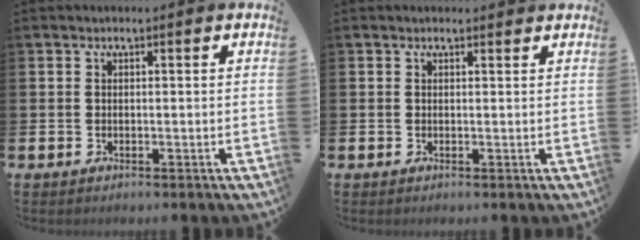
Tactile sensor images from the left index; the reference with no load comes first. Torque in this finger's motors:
{"motor_torque": [0.98, -1.16, 0.32, 0.04]}